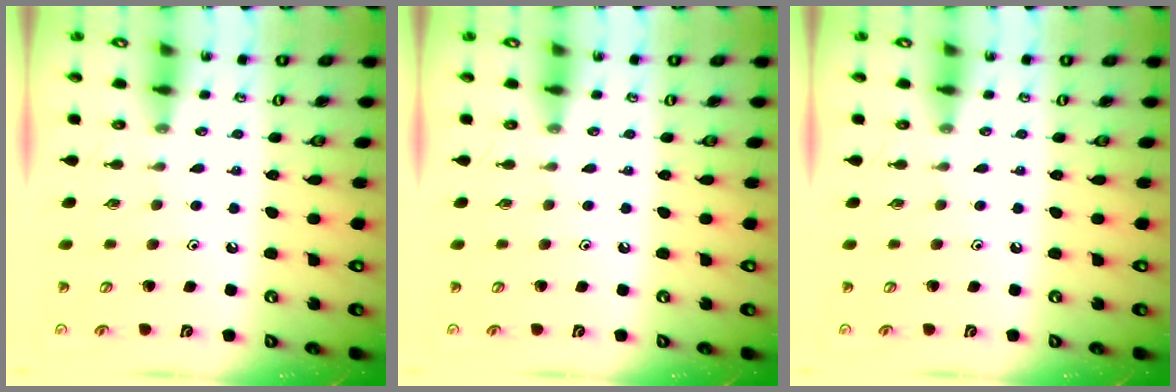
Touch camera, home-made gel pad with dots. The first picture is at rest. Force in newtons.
{"total": 0.0}
{"total": 0.0}